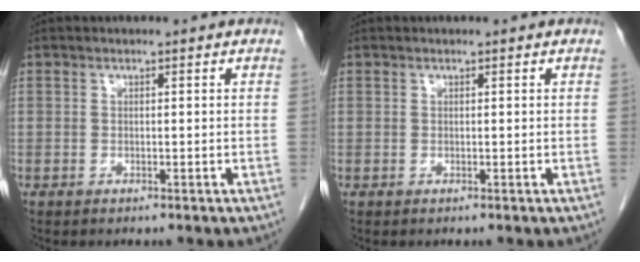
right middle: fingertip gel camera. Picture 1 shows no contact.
{"total": 0.0}